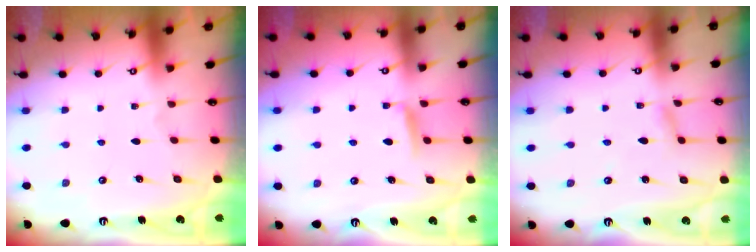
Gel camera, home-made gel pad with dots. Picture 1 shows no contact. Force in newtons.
{"total": 5.2, "press": 5.2, "slide": 0.7}
{"total": 2.8, "press": 2.8, "slide": 0.3}